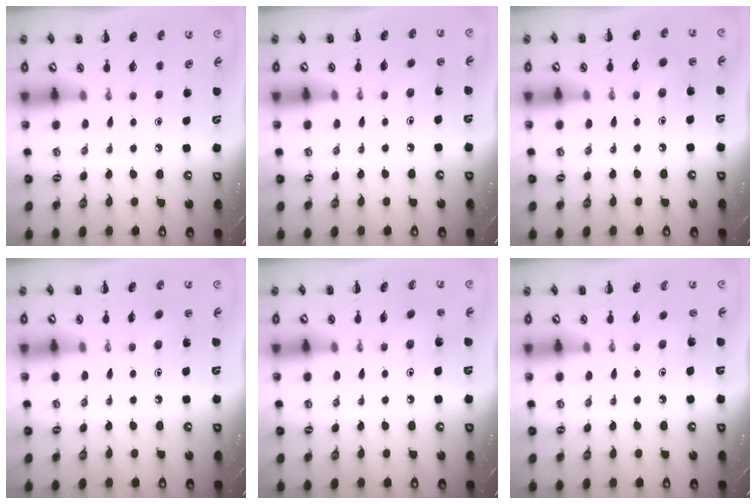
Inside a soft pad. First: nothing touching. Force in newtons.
{"total": 1.4, "press": 1.3, "slide": 0.5}
{"total": 2.3, "press": 2.2, "slide": 0.8}
{"total": 2.5, "press": 2.4, "slide": 0.8}
{"total": 1.7, "press": 1.5, "slide": 0.6}
{"total": 1.9, "press": 1.8, "slide": 0.7}